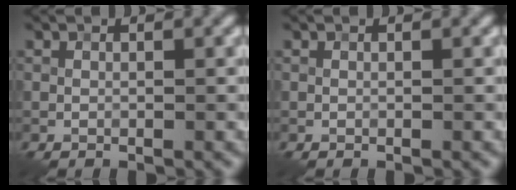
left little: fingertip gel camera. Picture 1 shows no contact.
{"total": 0.0}